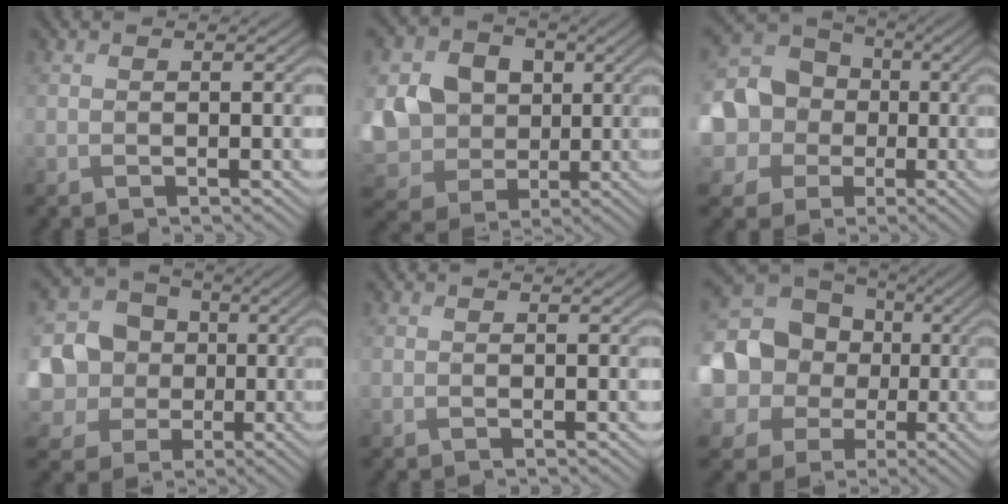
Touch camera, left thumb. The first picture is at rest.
{"total": 11.8, "force": [0.9, 10.3, 5.6], "torque": [-0.175, -0.016, 0.009]}
{"total": 19.6, "force": [-0.8, 17.9, 8.0], "torque": [-0.253, 0.002, -0.061]}
{"total": 13.8, "force": [-1.8, 12.7, 5.1], "torque": [-0.182, -0.014, -0.049]}
{"total": 0.0}
{"total": 21.6, "force": [0.4, 19.3, 9.6], "torque": [-0.278, 0.014, -0.039]}